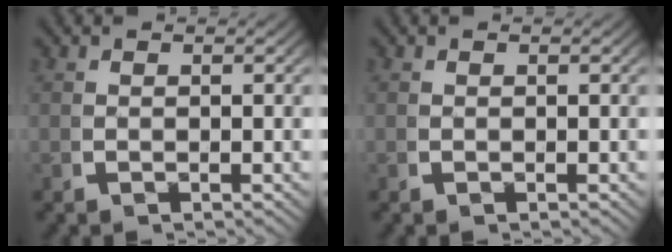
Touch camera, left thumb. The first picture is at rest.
{"total": 0.0}